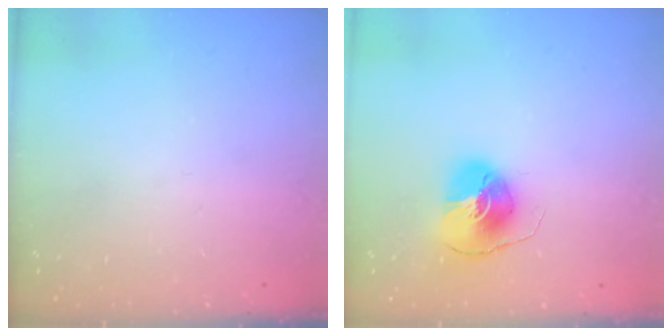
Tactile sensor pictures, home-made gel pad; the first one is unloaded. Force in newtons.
{"total": 8.2, "press": 8.1, "slide": 1.0}